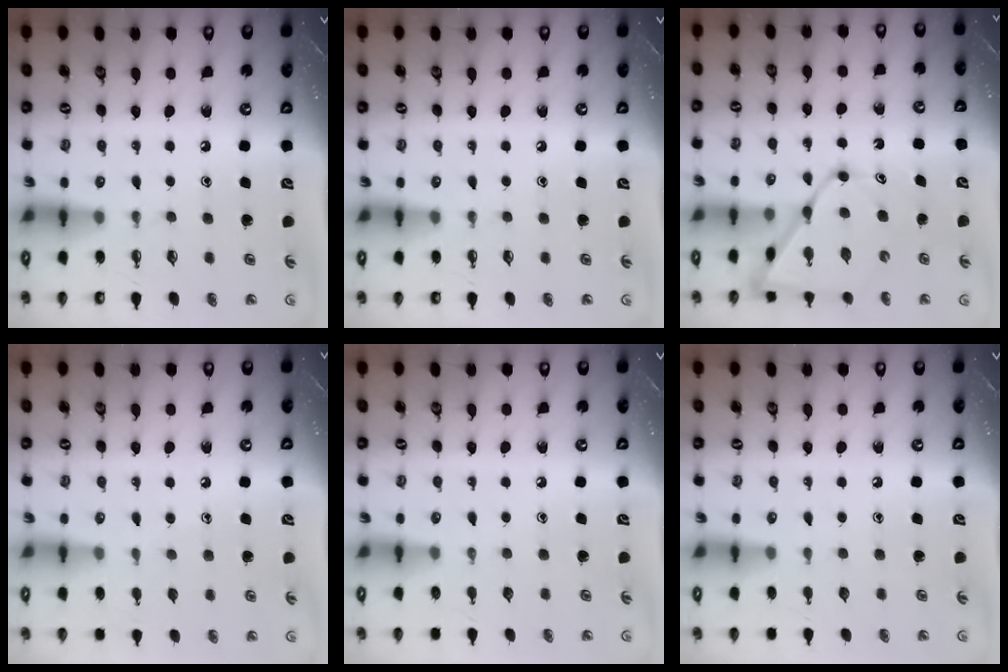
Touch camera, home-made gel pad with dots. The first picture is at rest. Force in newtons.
{"total": 0.0}
{"total": 14.0, "press": 14.0, "slide": 1.3}
{"total": 4.8, "press": 4.8, "slide": 0.5}
{"total": 0.0}
{"total": 0.0}